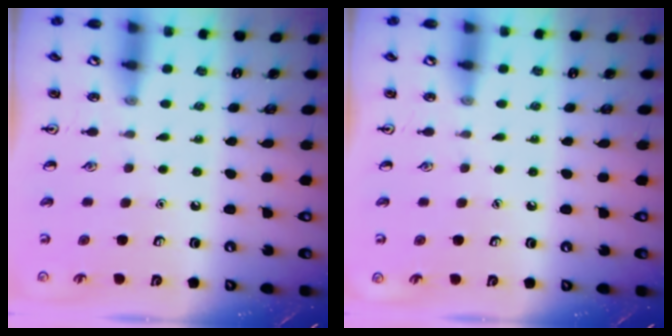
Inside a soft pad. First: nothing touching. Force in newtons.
{"total": 0.0}